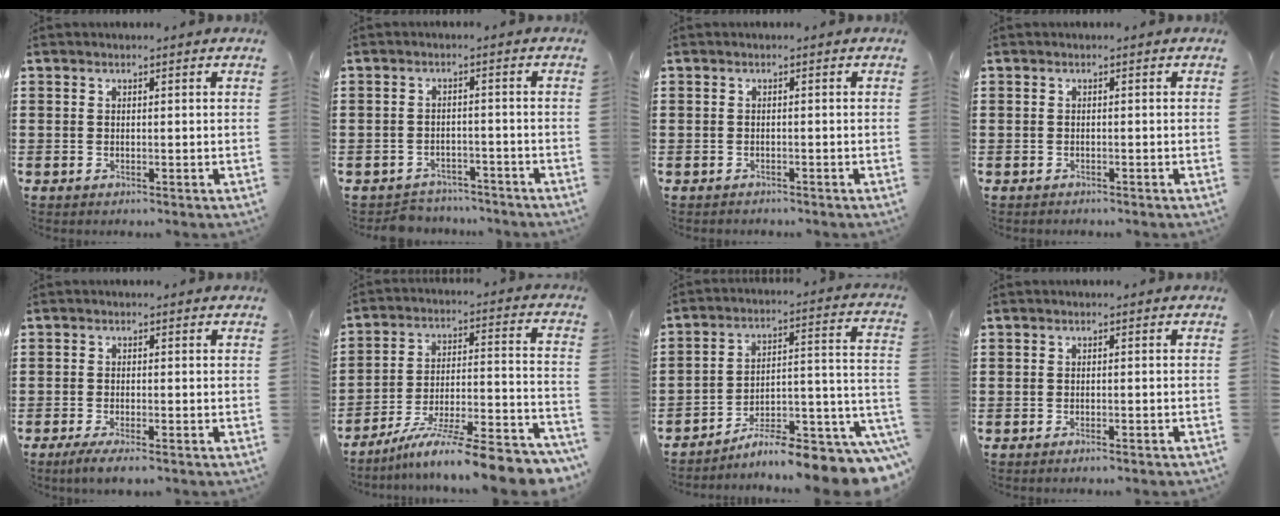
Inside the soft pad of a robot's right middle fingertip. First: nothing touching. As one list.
[{"total": 3.0, "force": [-2.9, 0.7, -0.3], "torque": [-0.003, 0.002, -0.065]}, {"total": 0.9, "force": [-0.8, 0.3, -0.2], "torque": [0.003, 0.005, -0.020]}, {"total": 0.8, "force": [-0.7, 0.4, -0.2], "torque": [0.003, 0.005, -0.017]}, {"total": 2.1, "force": [-1.8, 0.2, 1.2], "torque": [-0.027, 0.000, -0.037]}, {"total": 11.0, "force": [-9.3, -0.2, 5.9], "torque": [-0.083, 0.004, -0.177]}, {"total": 8.2, "force": [-7.1, 1.0, 4.0], "torque": [-0.051, -0.006, -0.134]}, {"total": 1.1, "force": [-1.0, 0.1, 0.4], "torque": [-0.010, -0.001, -0.019]}]